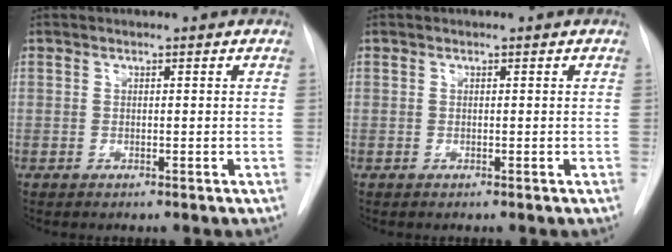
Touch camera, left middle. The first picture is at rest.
{"total": 0.0}